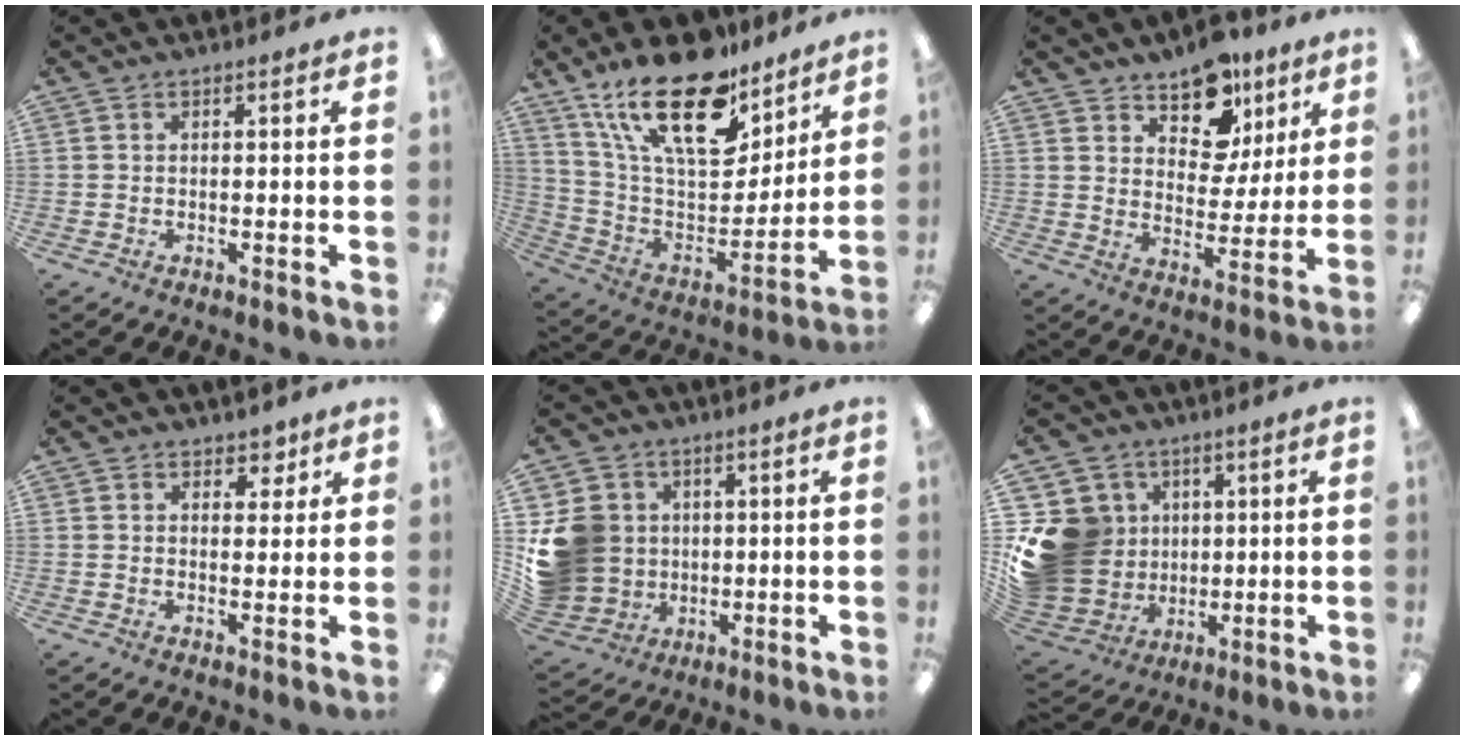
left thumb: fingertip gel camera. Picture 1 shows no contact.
{"total": 25.3, "force": [17.3, 10.8, 15.1], "torque": [-0.275, -0.108, 0.300]}
{"total": 13.2, "force": [9.3, 7.6, 5.3], "torque": [-0.072, -0.057, 0.169]}
{"total": 3.9, "force": [2.6, 2.6, 1.1], "torque": [0.004, -0.012, 0.042]}
{"total": 14.0, "force": [1.5, 12.9, 5.2], "torque": [-0.130, 0.006, 0.041]}
{"total": 19.5, "force": [2.3, 17.5, 8.2], "torque": [-0.186, -0.006, 0.075]}